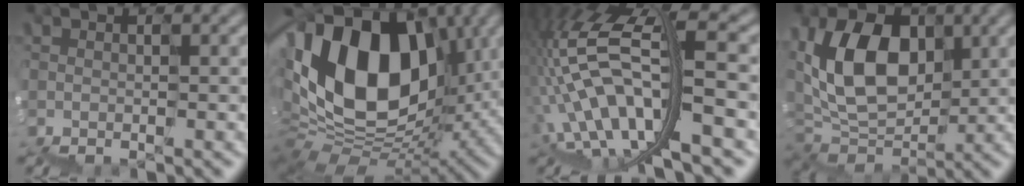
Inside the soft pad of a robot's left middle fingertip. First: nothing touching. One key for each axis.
{"total": 12.8, "fx": 2.6, "fy": 9.1, "fz": 8.6, "tx": -0.171, "ty": 0.025, "tz": 0.033}
{"total": 10.2, "fx": -2.3, "fy": 3.7, "fz": 9.2, "tx": -0.210, "ty": 0.025, "tz": -0.040}
{"total": 7.0, "fx": 2.1, "fy": 5.3, "fz": 4.1, "tx": -0.101, "ty": 0.018, "tz": 0.030}